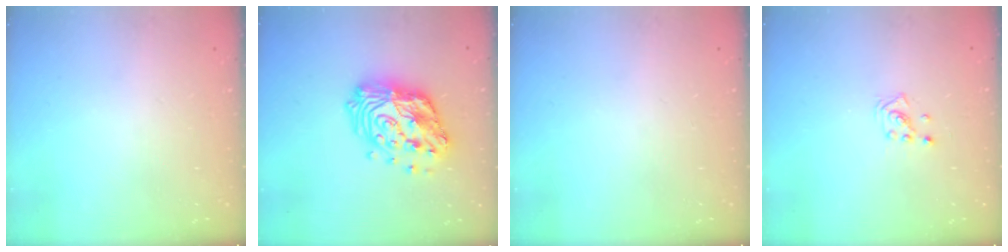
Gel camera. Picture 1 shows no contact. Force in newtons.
{"total": 18.3, "press": 18.2, "slide": 1.6}
{"total": 0.0}
{"total": 1.3, "press": 1.3, "slide": 0.1}